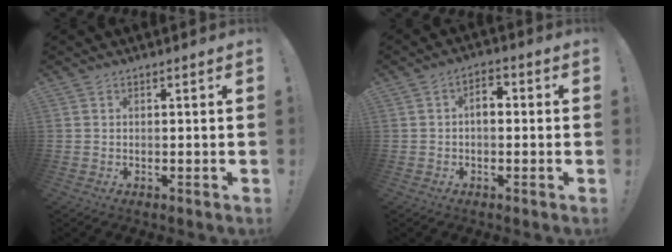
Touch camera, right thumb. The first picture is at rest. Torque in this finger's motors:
{"motor_torque": [0.34, 0.44, 0.26, -0.33, 0.18]}